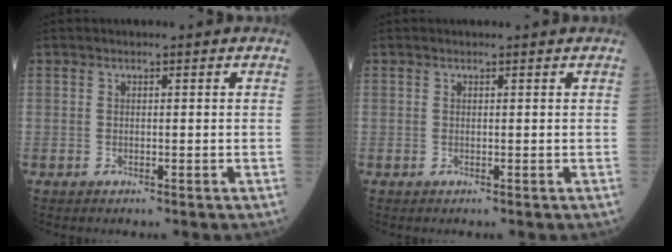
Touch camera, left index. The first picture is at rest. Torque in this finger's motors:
{"motor_torque": [0.13, -0.10, -0.07, 0.02]}